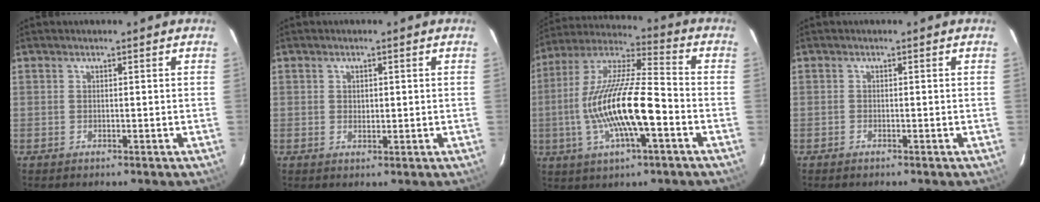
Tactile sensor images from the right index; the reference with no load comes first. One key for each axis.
{"total": 1.5, "fx": 0.3, "fy": 1.2, "fz": 0.9, "tx": -0.012, "ty": 0.003, "tz": 0.006}
{"total": 18.5, "fx": -4.5, "fy": 4.3, "fz": 17.4, "tx": -0.336, "ty": -0.003, "tz": -0.087}
{"total": 0.5, "fx": -0.5, "fy": 0.2, "fz": 0.1, "tx": -0.003, "ty": 0.000, "tz": -0.011}